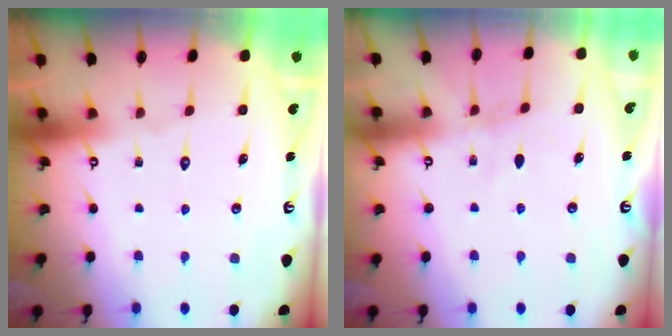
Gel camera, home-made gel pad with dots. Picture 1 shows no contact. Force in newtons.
{"total": 3.8, "press": 3.8, "slide": 0.5}